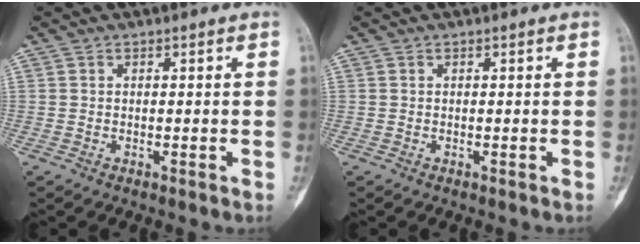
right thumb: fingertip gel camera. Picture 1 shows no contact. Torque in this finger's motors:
{"motor_torque": [0.19, 0.03, 0.06, -0.11, 0.11]}